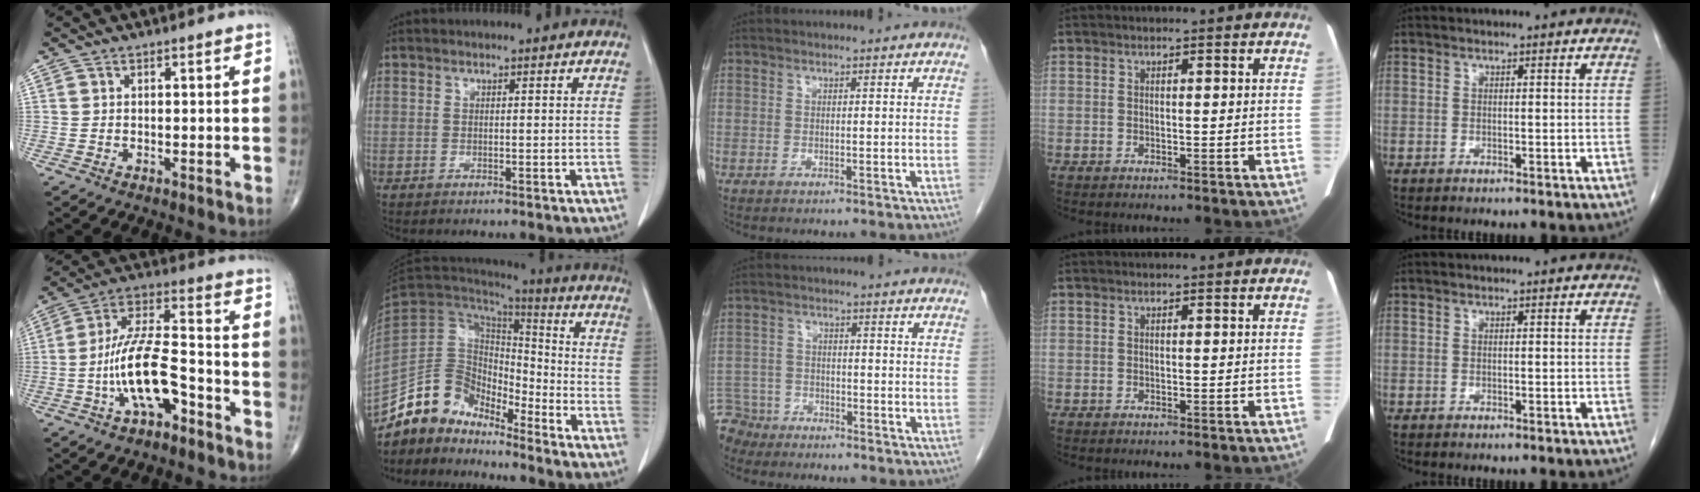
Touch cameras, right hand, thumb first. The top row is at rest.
{"thumb": {"total": 14.2, "force": [-5.4, 5.6, 11.9], "torque": [-0.226, 0.049, -0.097]}, "index": {"total": 11.3, "force": [-9.9, 5.2, 1.8], "torque": [-0.035, 0.062, -0.192]}, "middle": {"total": 6.1, "force": [-5.5, 2.6, -0.5], "torque": [0.009, -0.004, -0.106]}}